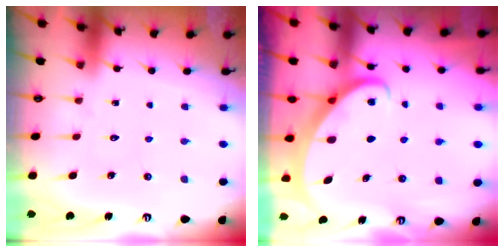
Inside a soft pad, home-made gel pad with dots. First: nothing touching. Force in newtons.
{"total": 2.2, "press": 2.2, "slide": 0.4}